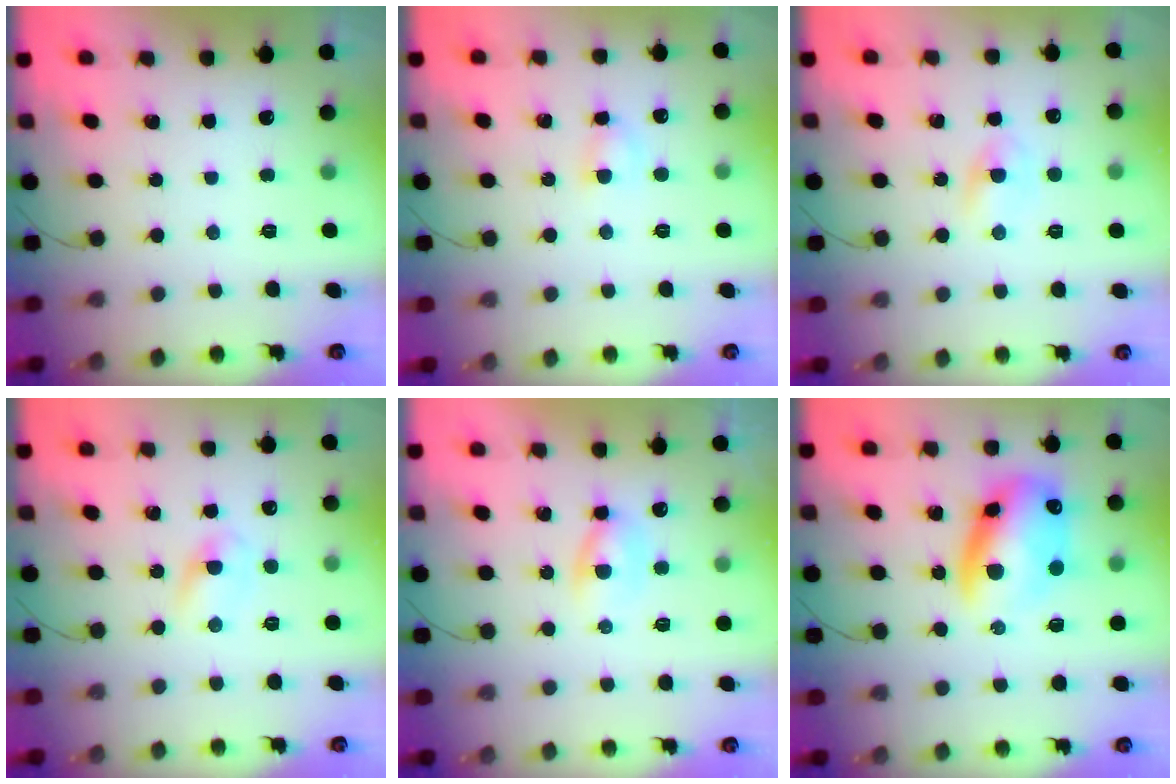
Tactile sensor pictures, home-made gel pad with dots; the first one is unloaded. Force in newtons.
{"total": 4.1, "press": 3.9, "slide": 1.3}
{"total": 2.8, "press": 2.6, "slide": 1.1}
{"total": 2.9, "press": 2.7, "slide": 1.2}
{"total": 3.5, "press": 3.3, "slide": 1.1}
{"total": 13.1, "press": 12.8, "slide": 2.8}